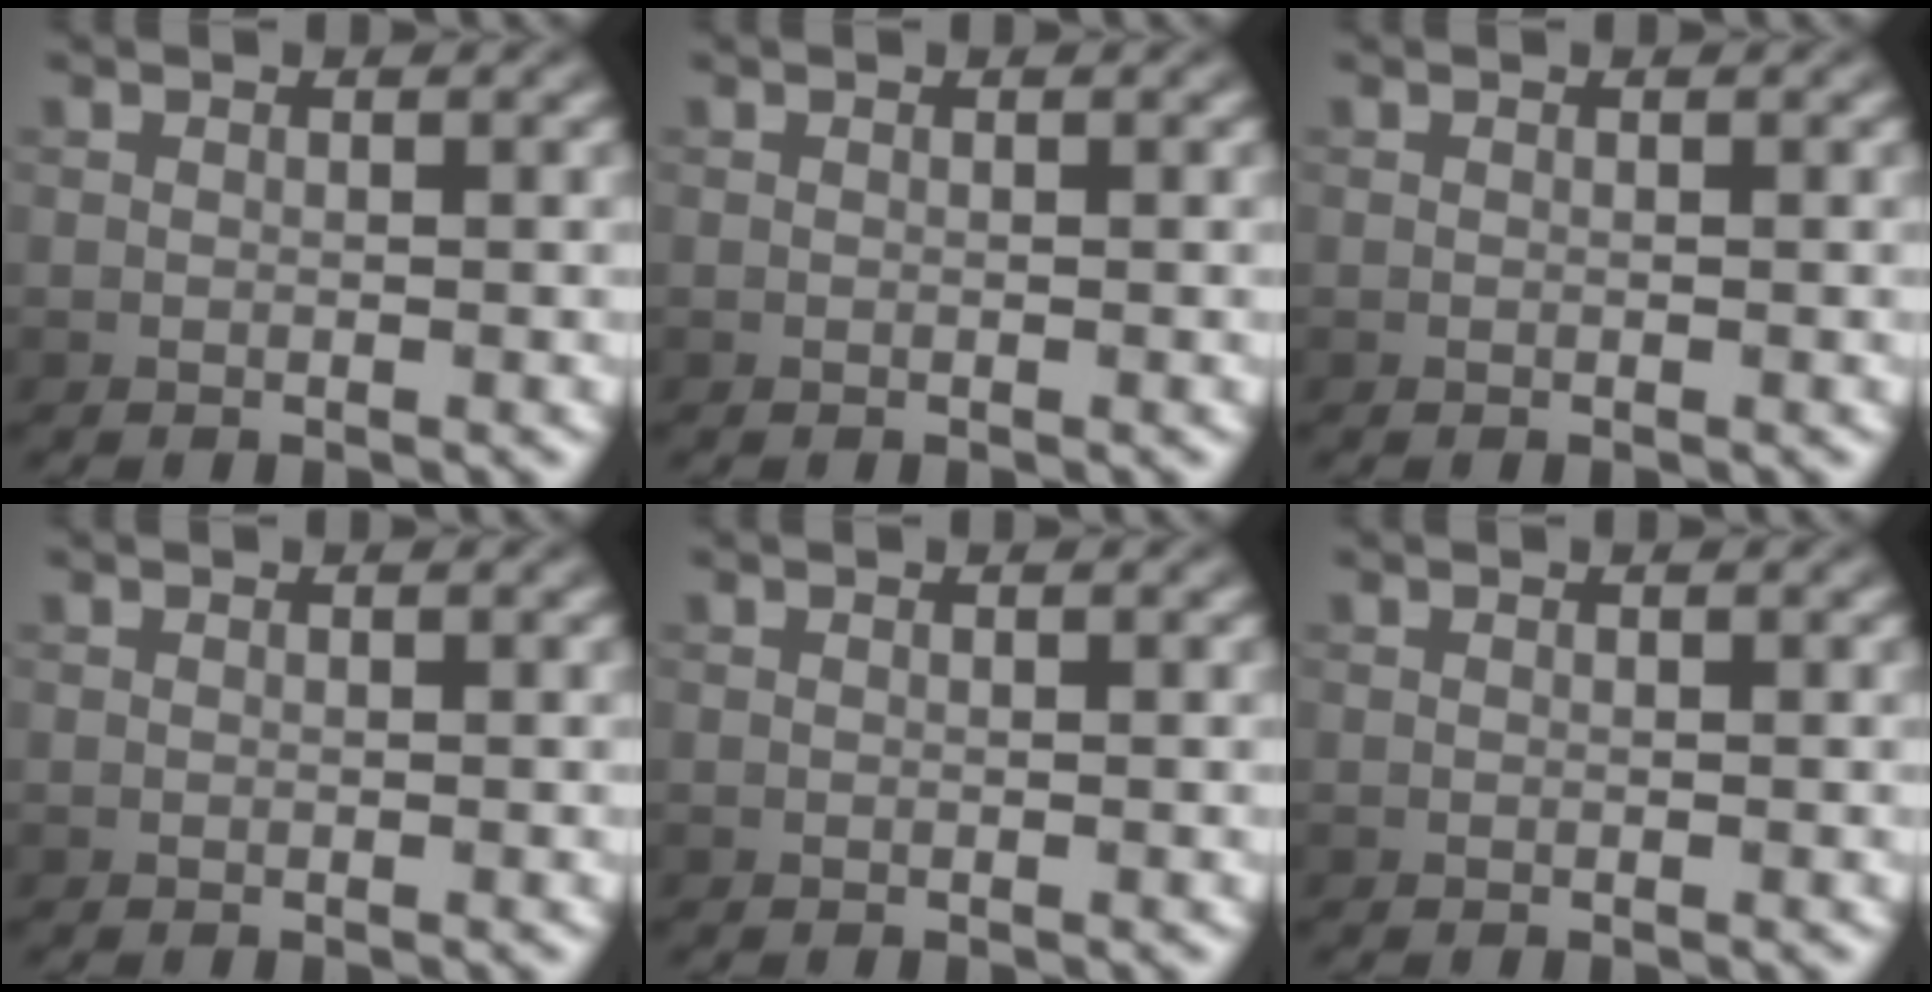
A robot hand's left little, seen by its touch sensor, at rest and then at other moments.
{"total": 0.0}
{"total": 0.0}
{"total": 0.0}
{"total": 0.0}
{"total": 0.0}